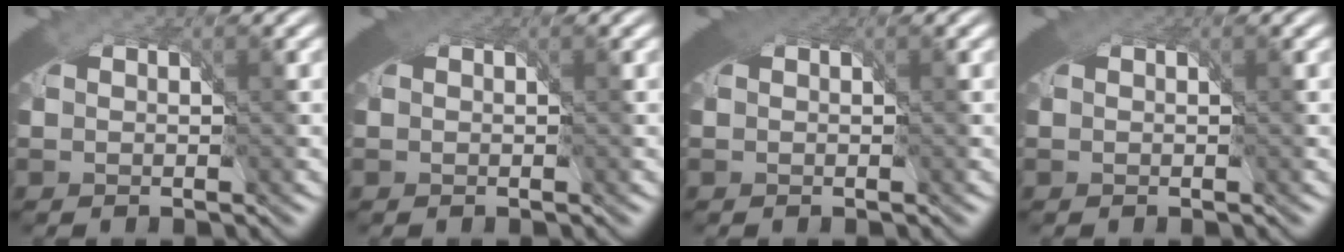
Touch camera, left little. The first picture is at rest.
{"total": 1.4, "force": [0.7, 0.8, 0.8], "torque": [-0.014, -0.003, 0.012]}
{"total": 1.8, "force": [0.9, 1.0, 1.2], "torque": [-0.021, -0.004, 0.015]}
{"total": 0.8, "force": [0.4, 0.6, 0.4], "torque": [-0.008, -0.003, 0.005]}